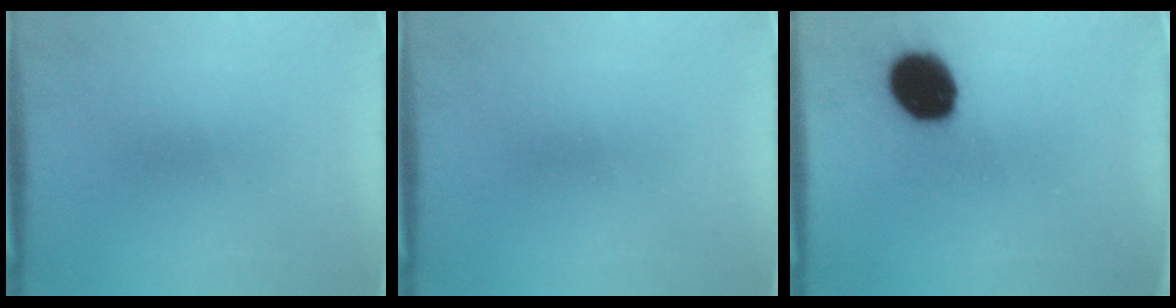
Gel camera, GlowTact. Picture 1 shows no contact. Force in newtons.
{"total": 0.0}
{"total": 14.8}